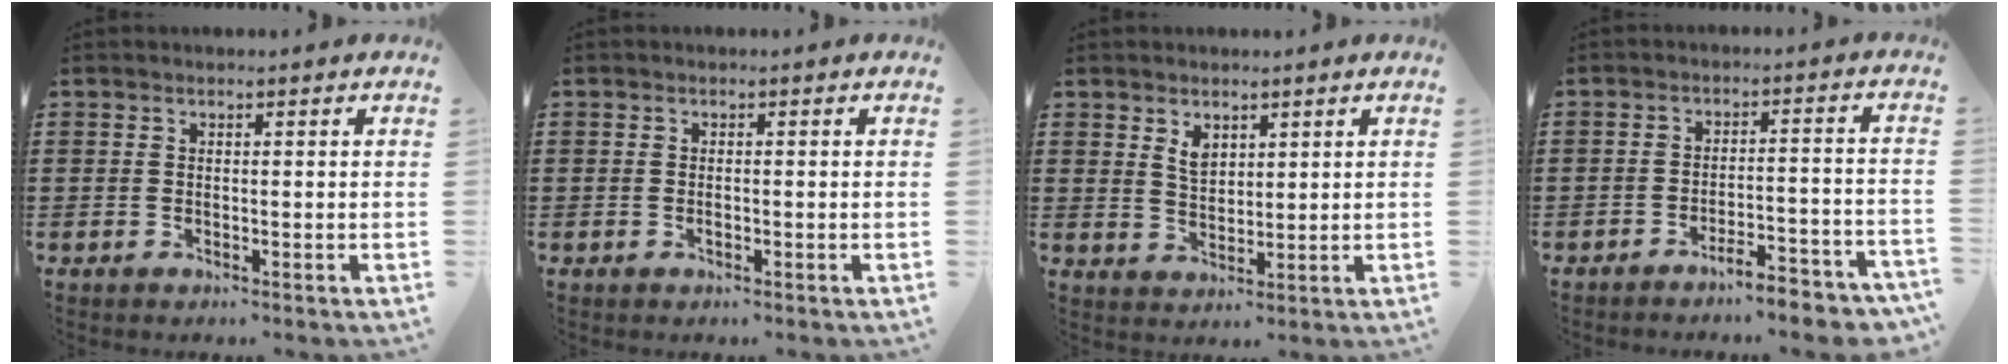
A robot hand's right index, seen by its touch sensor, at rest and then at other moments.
{"total": 0.6, "force": [-0.3, 0.2, 0.6], "torque": [-0.012, -0.004, -0.004]}
{"total": 3.0, "force": [1.9, 1.7, 1.5], "torque": [-0.036, 0.006, 0.035]}
{"total": 5.0, "force": [-4.7, 0.2, 1.7], "torque": [-0.028, -0.003, -0.091]}